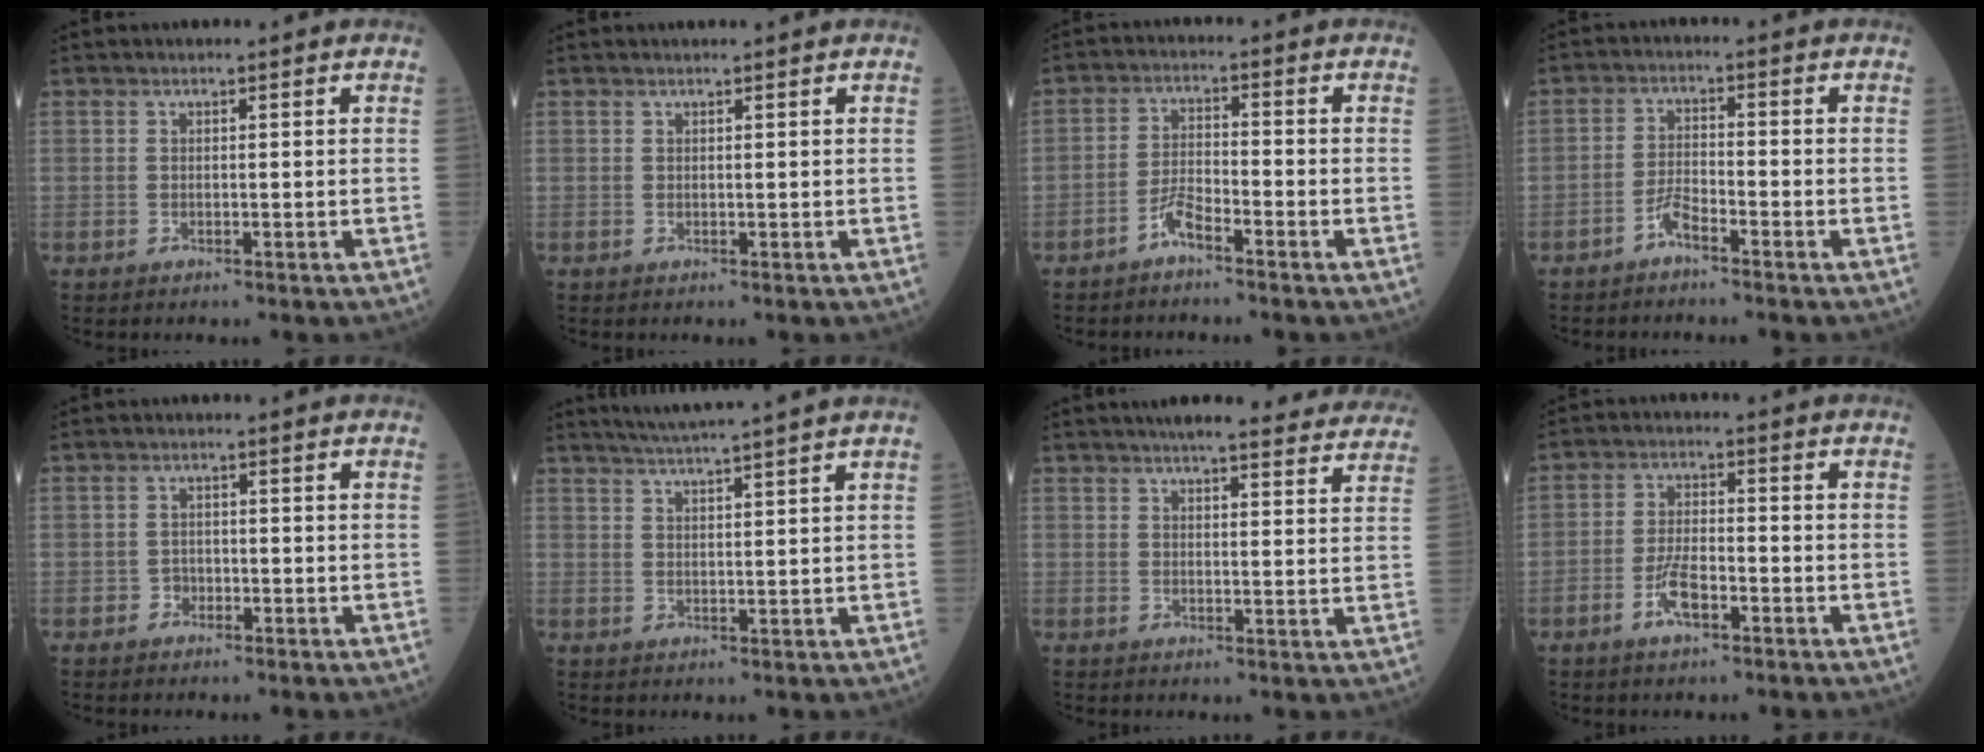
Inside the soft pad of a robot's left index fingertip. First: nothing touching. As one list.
[{"total": 1.0, "force": [0.9, -0.1, 0.4], "torque": [-0.006, 0.010, 0.019]}, {"total": 3.6, "force": [-2.8, 0.5, 2.1], "torque": [-0.044, 0.000, -0.057]}, {"total": 3.0, "force": [-2.4, 0.4, 1.7], "torque": [-0.037, 0.000, -0.049]}, {"total": 1.4, "force": [-0.9, 1.0, 0.2], "torque": [0.002, 0.004, -0.018]}, {"total": 8.5, "force": [7.4, -1.7, 3.9], "torque": [-0.062, 0.015, 0.107]}, {"total": 19.4, "force": [17.9, 2.7, 7.1], "torque": [-0.079, -0.002, 0.205]}, {"total": 5.0, "force": [-2.7, 1.6, 3.9], "torque": [-0.082, 0.000, -0.051]}]